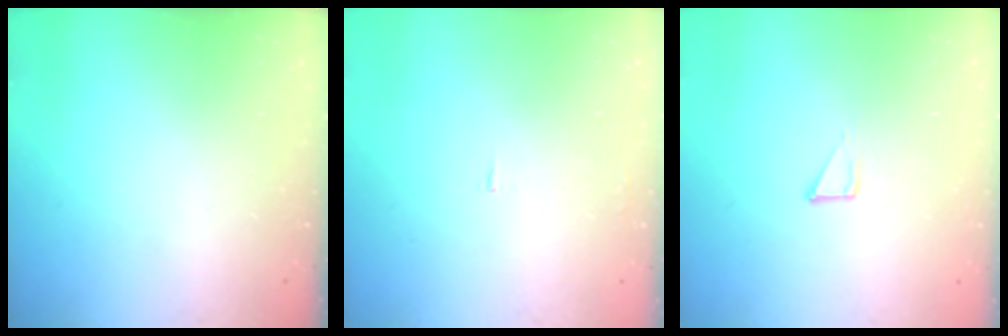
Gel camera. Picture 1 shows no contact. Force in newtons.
{"total": 2.5, "press": 2.5, "slide": 0.2}
{"total": 2.3, "press": 2.3, "slide": 0.1}